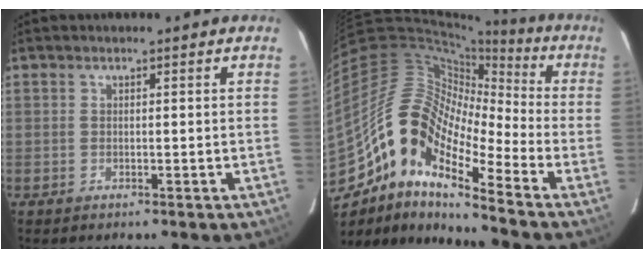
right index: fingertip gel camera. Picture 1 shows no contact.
{"total": 18.2, "force": [-10.1, 5.6, 14.1], "torque": [-0.259, 0.037, -0.176]}